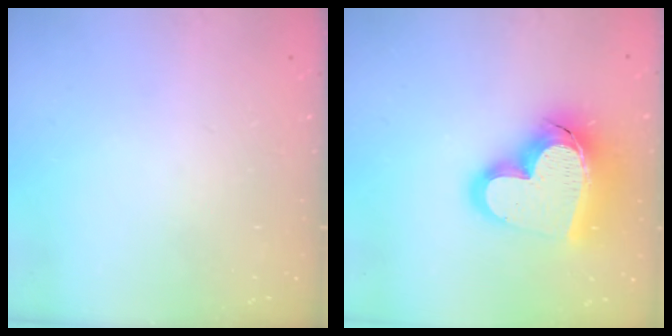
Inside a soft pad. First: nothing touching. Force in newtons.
{"total": 23.0, "press": 22.9, "slide": 2.3}